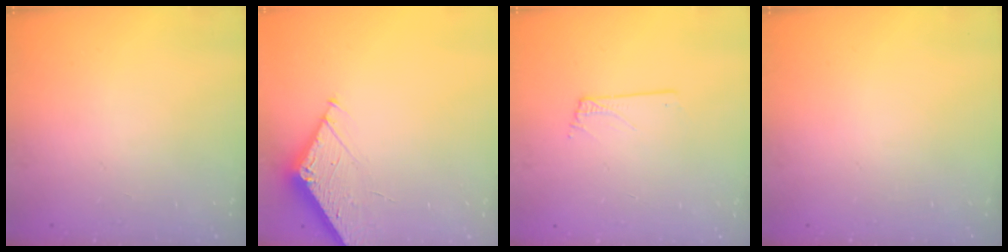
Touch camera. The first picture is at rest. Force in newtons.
{"total": 4.7, "press": 4.7, "slide": 0.5}
{"total": 0.5, "press": 0.5, "slide": 0.1}
{"total": 0.0}